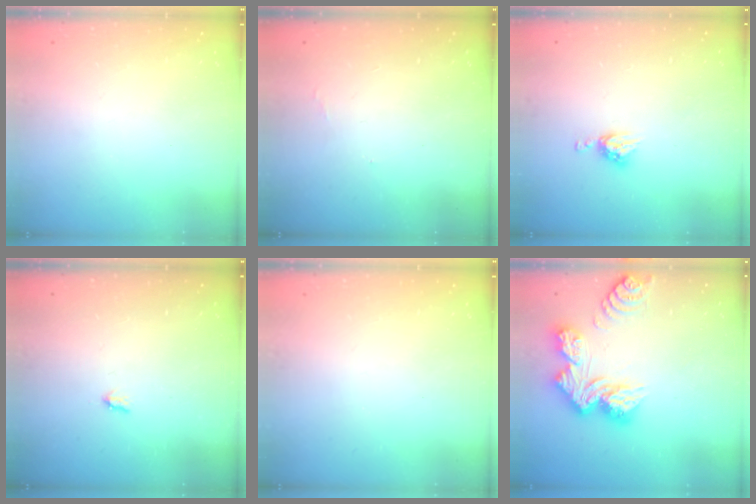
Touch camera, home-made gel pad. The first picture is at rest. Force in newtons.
{"total": 3.7, "press": 3.7, "slide": 0.4}
{"total": 6.4, "press": 6.4, "slide": 0.4}
{"total": 1.9, "press": 1.9, "slide": 0.3}
{"total": 0.0}
{"total": 14.2, "press": 14.1, "slide": 1.6}